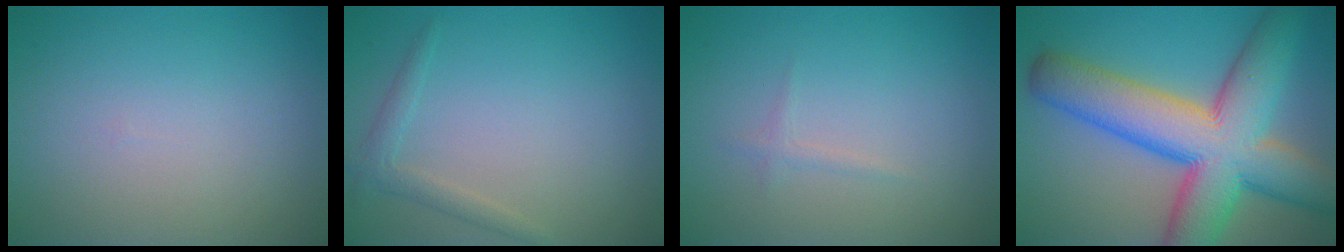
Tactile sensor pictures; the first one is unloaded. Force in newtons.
{"total": 1.6, "press": 1.6, "slide": 0.1}
{"total": 0.7, "press": 0.7, "slide": 0.0}
{"total": 13.2, "press": 13.2, "slide": 0.5}